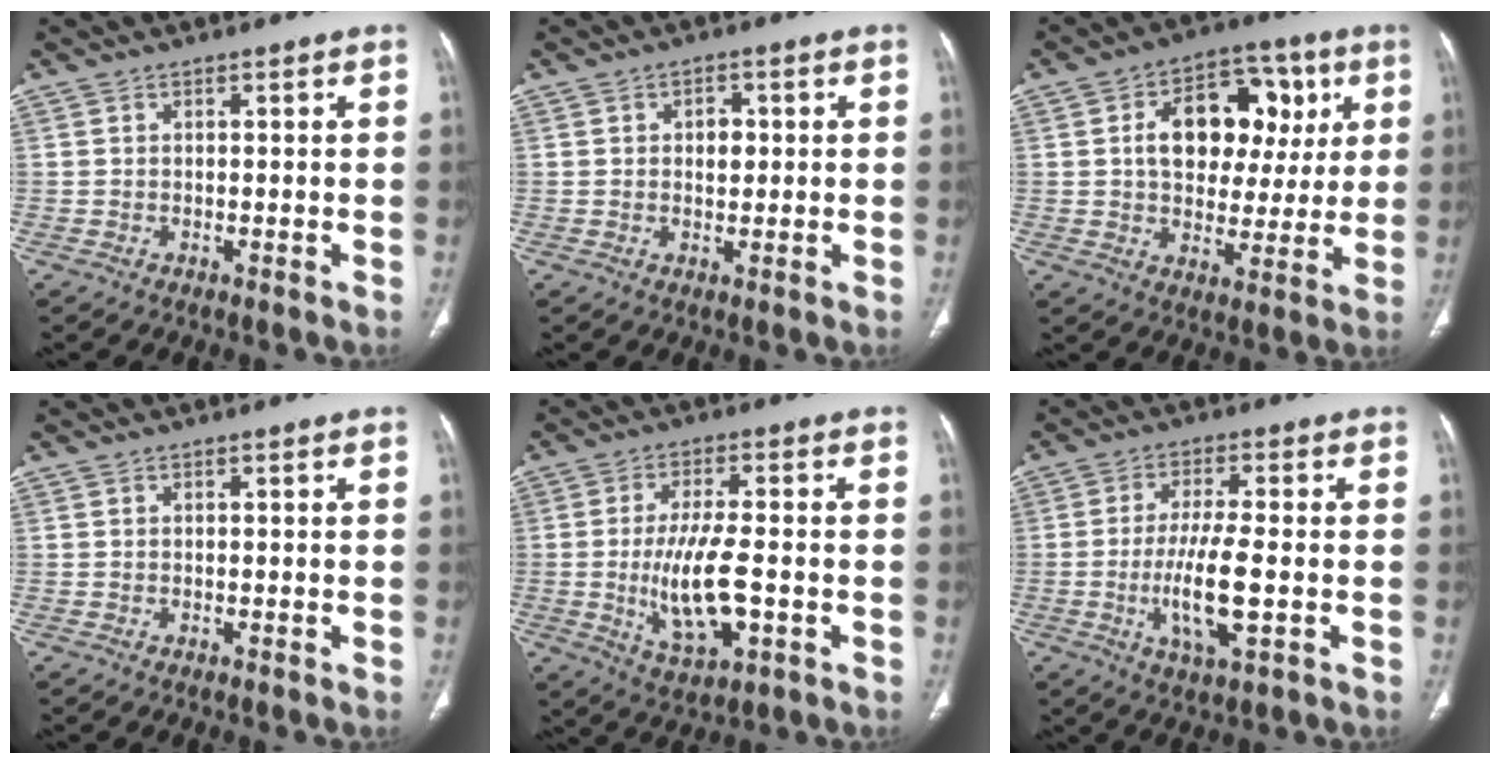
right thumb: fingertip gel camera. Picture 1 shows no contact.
{"total": 3.0, "force": [0.5, 2.1, 2.1], "torque": [-0.015, 0.001, 0.005]}
{"total": 16.7, "force": [4.0, 11.5, 11.5], "torque": [-0.119, 0.013, 0.061]}
{"total": 0.0}
{"total": 11.9, "force": [-2.0, 4.6, 10.8], "torque": [-0.203, -0.004, -0.027]}
{"total": 9.9, "force": [-1.9, 2.5, 9.5], "torque": [-0.191, -0.005, -0.033]}